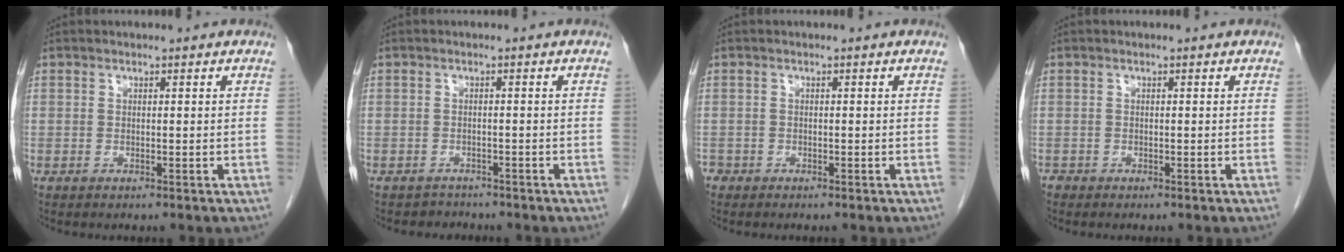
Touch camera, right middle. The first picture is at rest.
{"total": 2.1, "force": [-1.8, 0.7, -0.7], "torque": [0.001, -0.003, -0.030]}
{"total": 1.3, "force": [-0.9, 1.0, 0.2], "torque": [-0.010, 0.001, -0.016]}
{"total": 0.5, "force": [-0.4, 0.3, 0.0], "torque": [-0.003, 0.001, -0.008]}